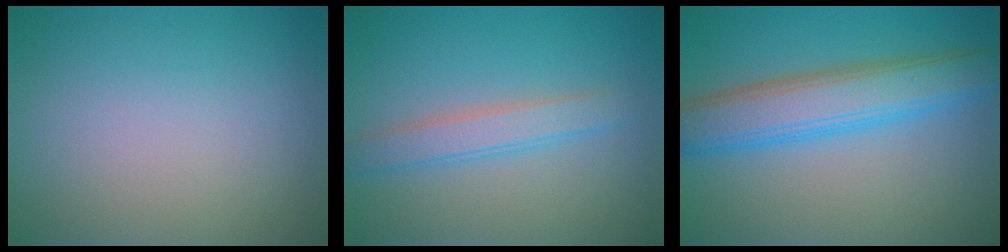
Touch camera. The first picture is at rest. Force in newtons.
{"total": 2.6, "press": 2.6, "slide": 0.0}
{"total": 6.1, "press": 6.1, "slide": 0.1}